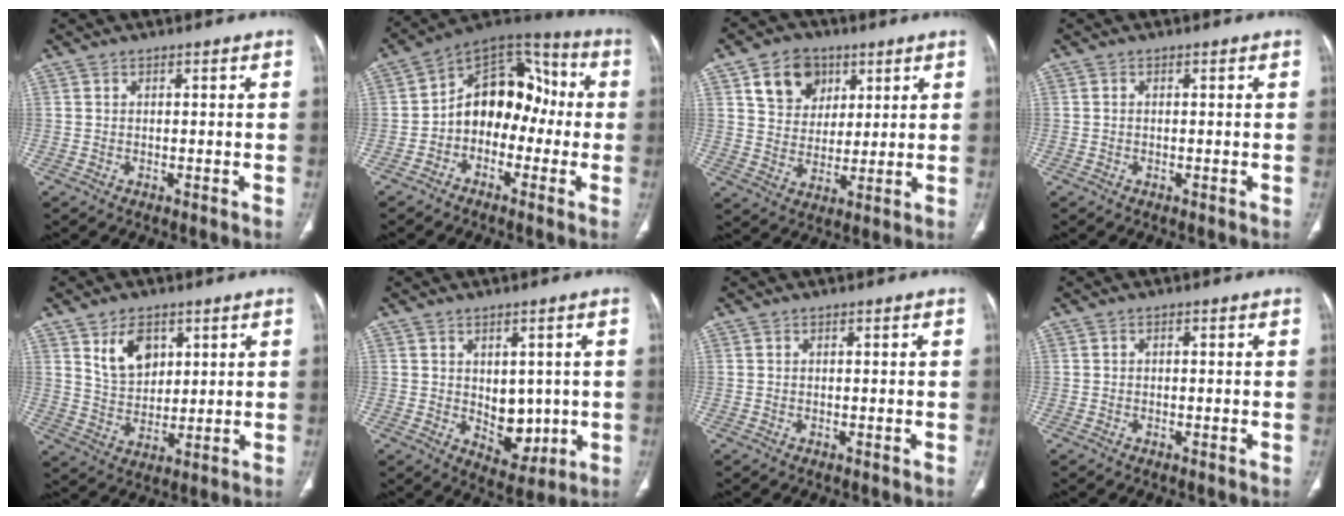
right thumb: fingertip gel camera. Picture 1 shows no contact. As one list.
[{"total": 14.2, "force": [-1.9, 10.4, 9.6], "torque": [-0.096, 0.055, -0.049]}, {"total": 10.8, "force": [4.9, 8.4, 4.6], "torque": [-0.045, -0.015, 0.089]}, {"total": 0.0}, {"total": 8.5, "force": [4.0, 5.6, 4.9], "torque": [-0.064, -0.025, 0.081]}, {"total": 7.6, "force": [-0.1, 5.2, 5.5], "torque": [-0.042, -0.016, 0.018]}, {"total": 0.0}, {"total": 0.0}]